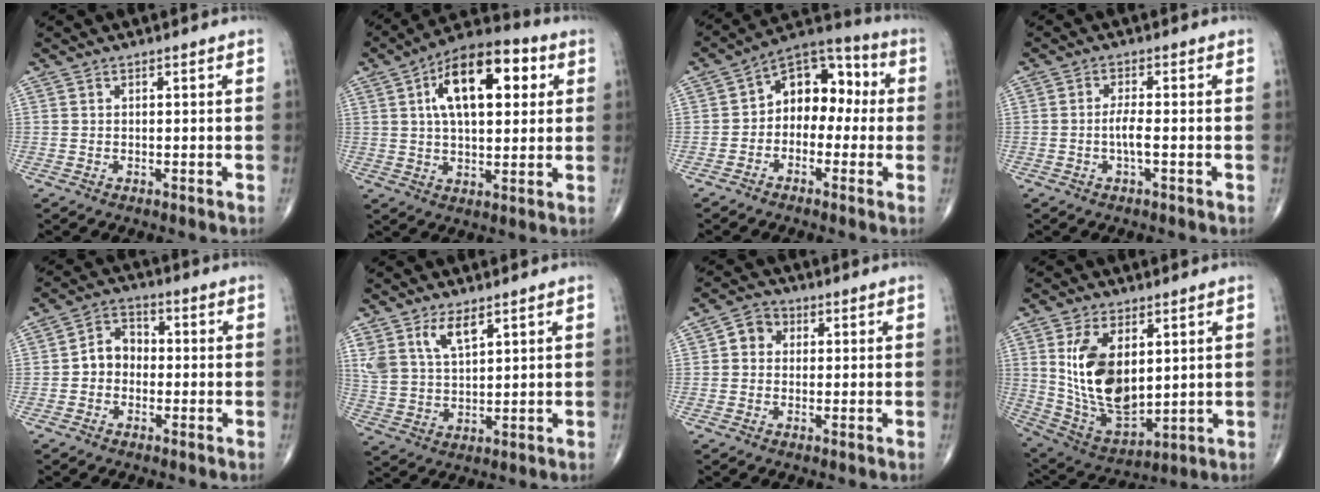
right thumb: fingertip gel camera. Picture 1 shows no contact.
{"total": 17.4, "force": [5.0, 8.6, 14.3], "torque": [-0.203, 0.014, 0.073]}
{"total": 11.2, "force": [-0.2, 7.9, 7.9], "torque": [-0.073, 0.046, -0.025]}
{"total": 3.0, "force": [-0.8, 0.6, 2.9], "torque": [-0.062, 0.004, -0.016]}
{"total": 5.9, "force": [-0.8, 4.8, 3.3], "torque": [-0.032, 0.027, -0.029]}
{"total": 7.3, "force": [4.4, 3.3, 4.8], "torque": [-0.089, -0.020, 0.094]}
{"total": 4.1, "force": [0.6, 3.5, 1.9], "torque": [-0.011, 0.009, 0.001]}
{"total": 15.7, "force": [3.5, 8.6, 12.6], "torque": [-0.220, -0.020, 0.088]}